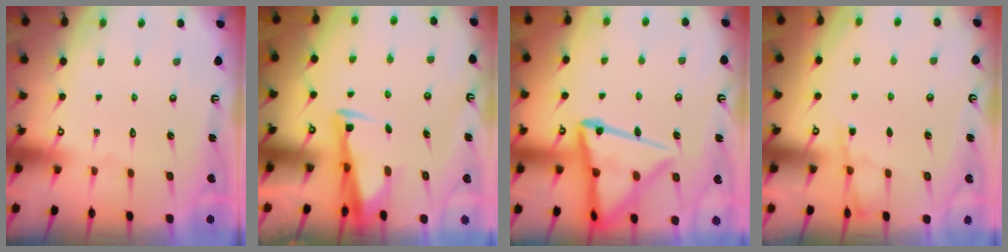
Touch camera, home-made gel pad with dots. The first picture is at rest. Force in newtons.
{"total": 3.4, "press": 3.3, "slide": 0.8}
{"total": 17.8, "press": 17.8, "slide": 1.6}
{"total": 4.8, "press": 4.8, "slide": 0.5}